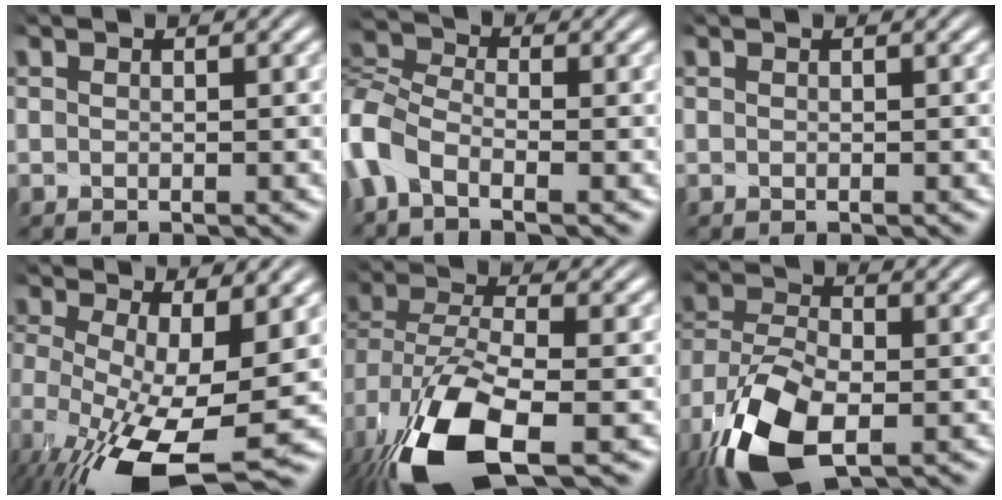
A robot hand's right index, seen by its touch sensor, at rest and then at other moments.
{"total": 6.0, "force": [-1.6, 4.8, 3.1], "torque": [-0.089, -0.008, -0.041]}
{"total": 0.0}
{"total": 8.7, "force": [-3.4, 4.6, 6.5], "torque": [-0.146, -0.049, -0.033]}
{"total": 9.2, "force": [-3.4, 4.9, 7.0], "torque": [-0.170, -0.035, -0.038]}
{"total": 9.4, "force": [-3.6, 6.0, 6.3], "torque": [-0.146, -0.028, -0.046]}